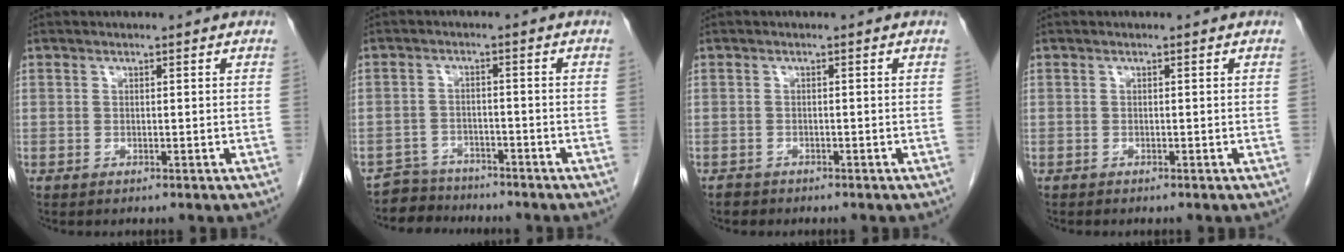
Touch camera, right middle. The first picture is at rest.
{"total": 4.8, "force": [-4.3, 1.8, -1.0], "torque": [0.018, 0.001, -0.076]}
{"total": 1.2, "force": [-1.0, 0.7, 0.0], "torque": [-0.008, 0.001, -0.018]}
{"total": 0.0}